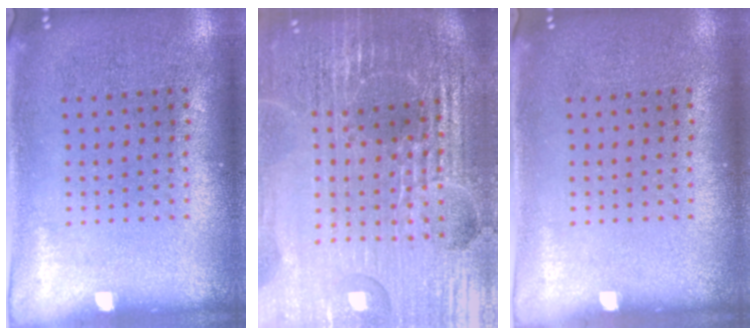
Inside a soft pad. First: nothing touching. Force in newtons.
{"total": 6.8, "press": 5.9, "slide": 3.4}
{"total": 0.0}